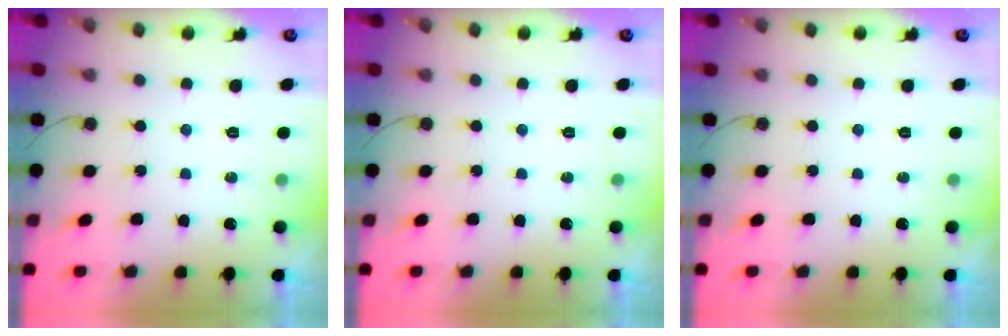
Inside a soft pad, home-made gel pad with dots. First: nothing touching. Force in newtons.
{"total": 0.0}
{"total": 0.0}